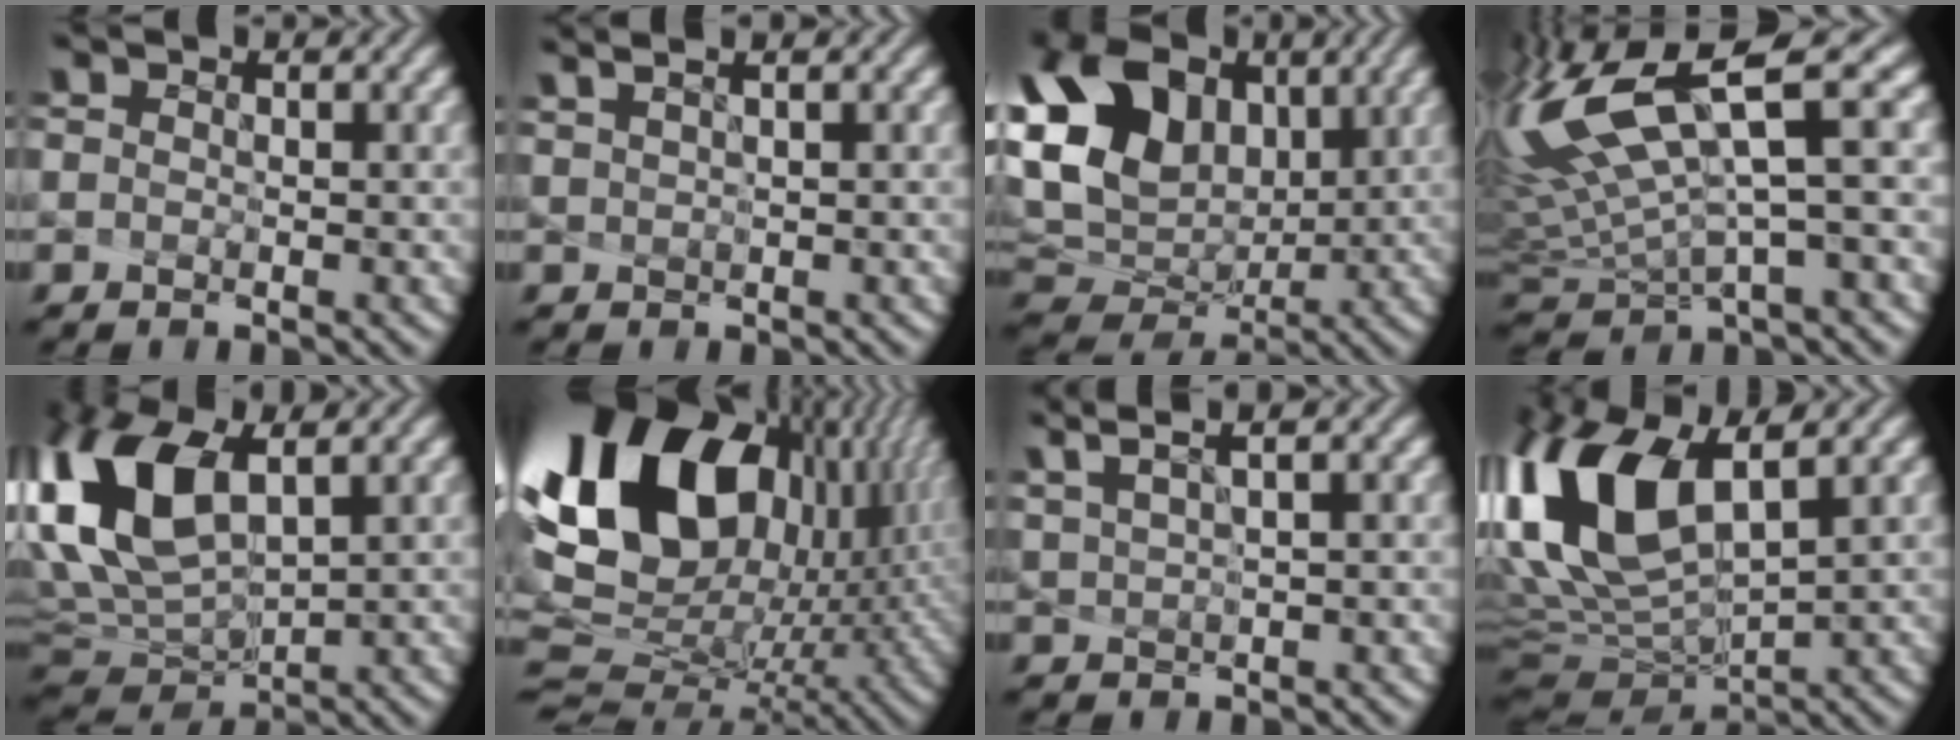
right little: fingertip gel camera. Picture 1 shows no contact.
{"total": 1.5, "force": [0.3, -1.3, -0.8], "torque": [-0.005, -0.018, 0.042]}
{"total": 14.0, "force": [3.3, 10.4, 8.7], "torque": [-0.201, 0.001, 0.093]}
{"total": 9.6, "force": [4.0, 1.3, 8.7], "torque": [-0.214, -0.007, 0.110]}
{"total": 11.3, "force": [3.0, 5.9, 9.1], "torque": [-0.241, -0.005, 0.083]}
{"total": 18.3, "force": [4.7, 11.0, 13.9], "torque": [-0.270, -0.023, 0.132]}
{"total": 2.2, "force": [1.8, -1.1, 0.5], "torque": [-0.032, 0.001, 0.054]}
{"total": 11.4, "force": [3.7, 5.0, 9.5], "torque": [-0.248, -0.005, 0.101]}